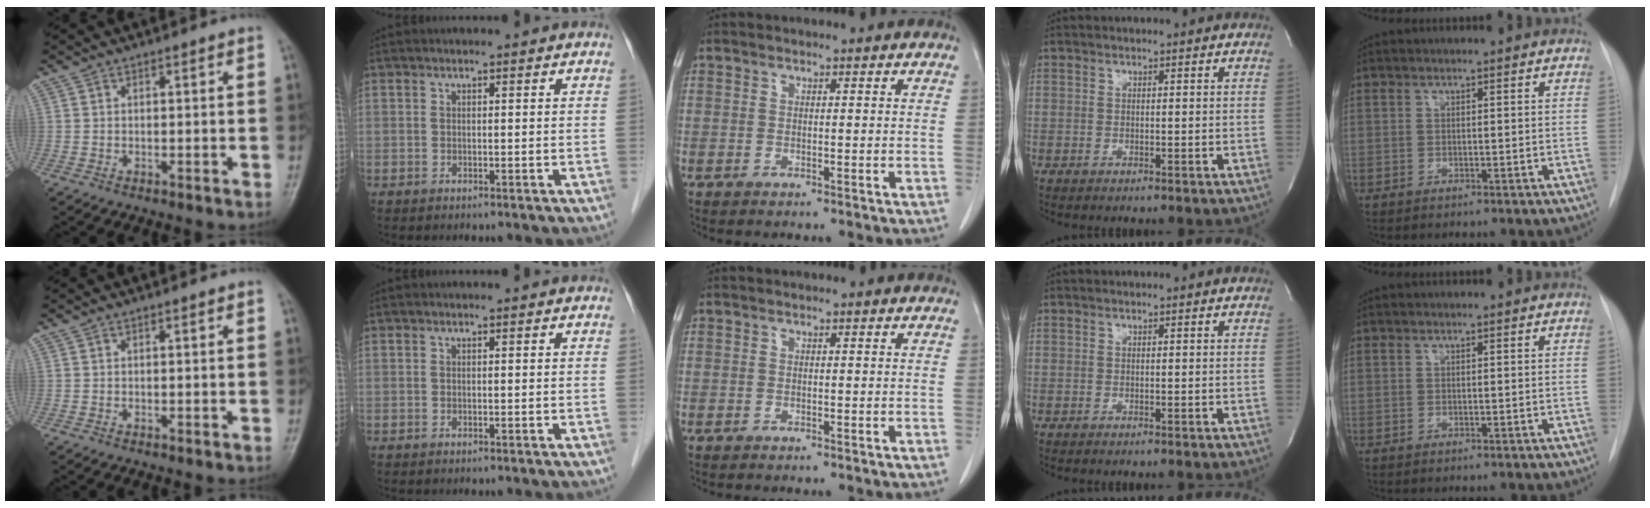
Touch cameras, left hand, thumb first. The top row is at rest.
{}